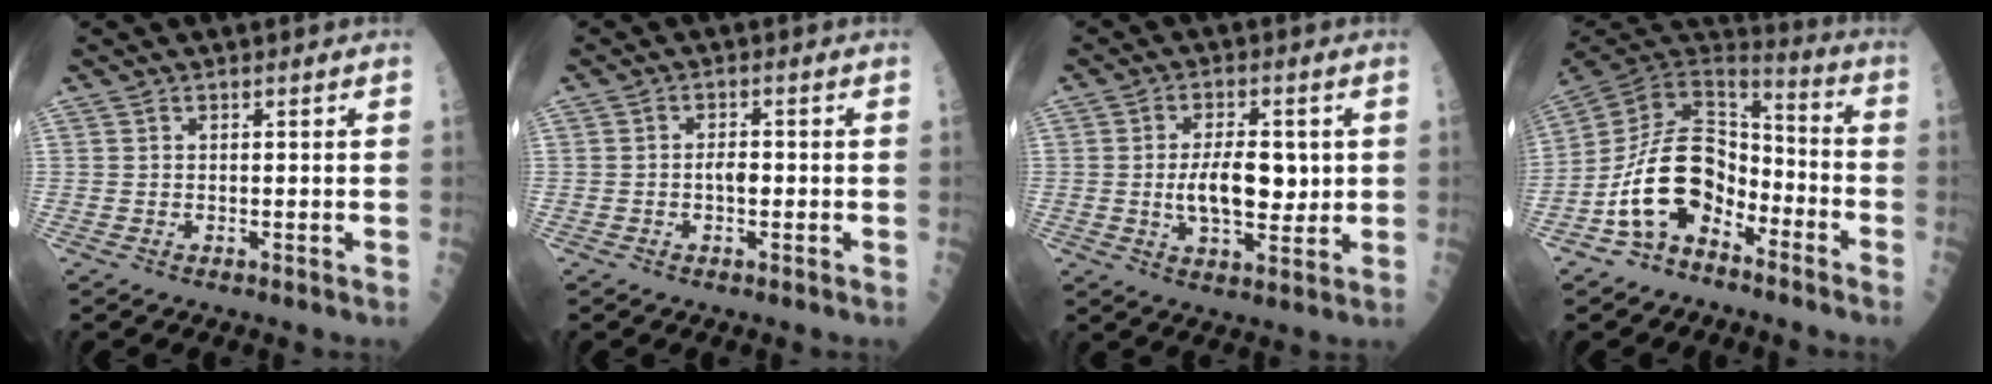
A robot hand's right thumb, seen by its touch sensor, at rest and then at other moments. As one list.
[{"total": 2.4, "force": [-0.5, 1.2, 2.1], "torque": [-0.026, 0.005, -0.010]}, {"total": 9.9, "force": [0.3, 4.8, 8.7], "torque": [-0.130, -0.008, 0.010]}, {"total": 17.2, "force": [-7.3, 10.9, 11.1], "torque": [-0.171, 0.084, -0.136]}]